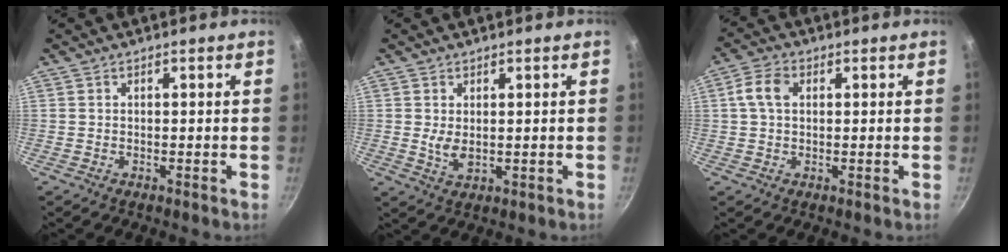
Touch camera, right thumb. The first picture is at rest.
{"total": 3.3, "force": [0.5, 1.8, 2.7], "torque": [-0.049, -0.012, 0.015]}
{"total": 5.0, "force": [1.0, 3.3, 3.6], "torque": [-0.074, 0.014, 0.013]}